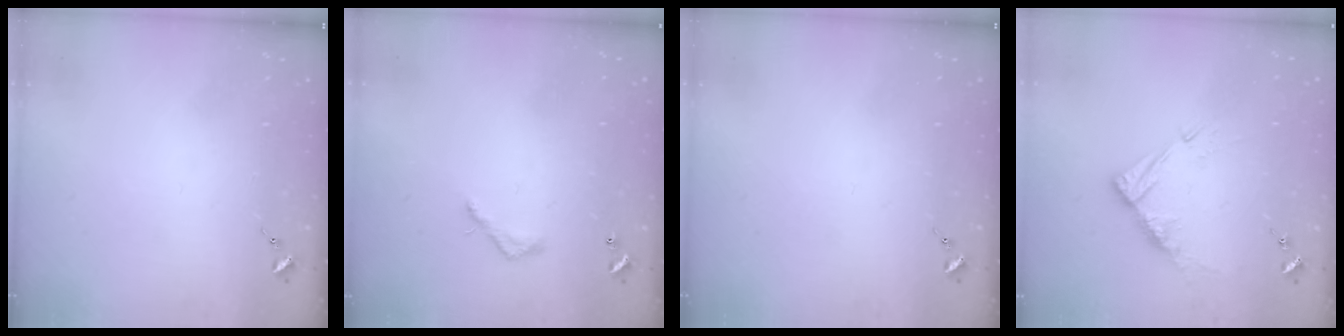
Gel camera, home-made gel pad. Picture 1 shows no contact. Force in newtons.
{"total": 4.1, "press": 4.1, "slide": 0.3}
{"total": 0.0}
{"total": 10.2, "press": 10.1, "slide": 0.9}